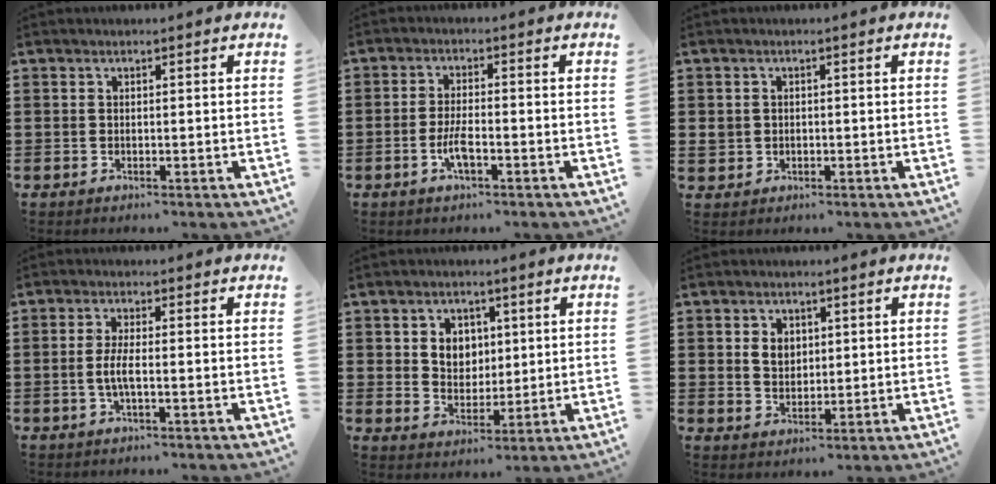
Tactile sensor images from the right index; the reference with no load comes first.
{"total": 4.7, "force": [-1.6, 1.4, 4.2], "torque": [-0.091, -0.002, -0.034]}
{"total": 1.6, "force": [-0.1, 1.6, 0.3], "torque": [-0.011, 0.008, -0.006]}
{"total": 3.4, "force": [-0.8, 0.5, 3.2], "torque": [-0.079, -0.008, -0.024]}
{"total": 4.6, "force": [1.3, 4.1, 1.5], "torque": [-0.039, 0.011, 0.019]}
{"total": 3.3, "force": [0.9, 2.6, 1.9], "torque": [-0.046, 0.010, 0.016]}